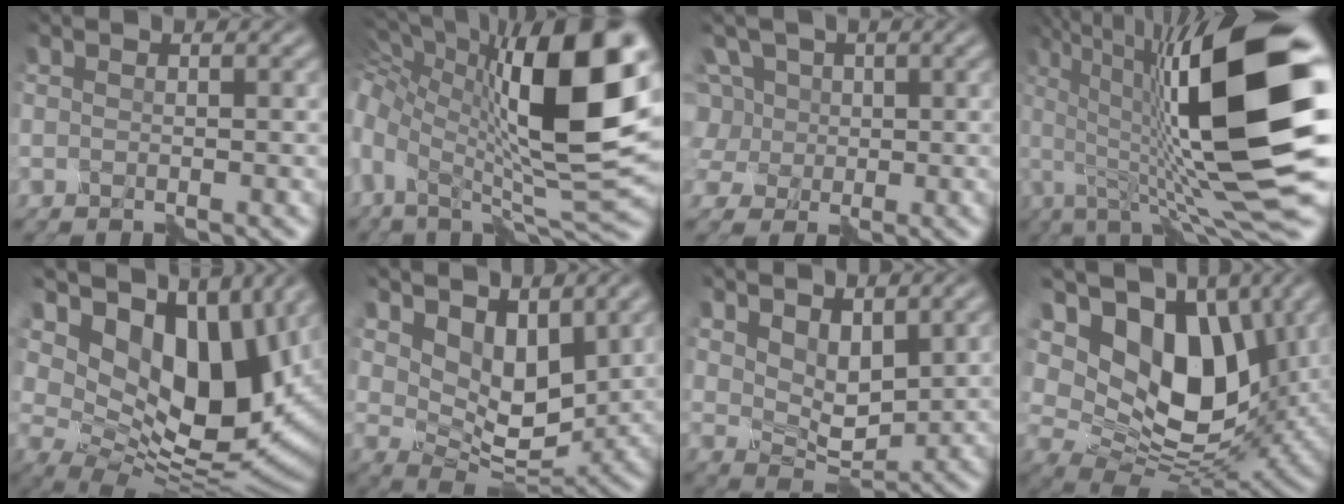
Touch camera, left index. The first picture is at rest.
{"total": 15.6, "force": [4.1, 6.1, 13.7], "torque": [-0.248, 0.002, 0.072]}
{"total": 6.5, "force": [2.1, 5.5, 2.7], "torque": [-0.048, 0.040, 0.018]}
{"total": 16.5, "force": [2.0, 3.8, 16.0], "torque": [-0.246, 0.022, 0.031]}
{"total": 15.3, "force": [6.3, 8.6, 10.9], "torque": [-0.177, 0.009, 0.120]}
{"total": 4.7, "force": [3.0, 2.5, 2.5], "torque": [-0.049, -0.012, 0.055]}
{"total": 3.4, "force": [2.2, 1.8, 1.8], "torque": [-0.038, -0.006, 0.047]}
{"total": 13.7, "force": [4.4, 8.6, 9.8], "torque": [-0.173, 0.007, 0.084]}